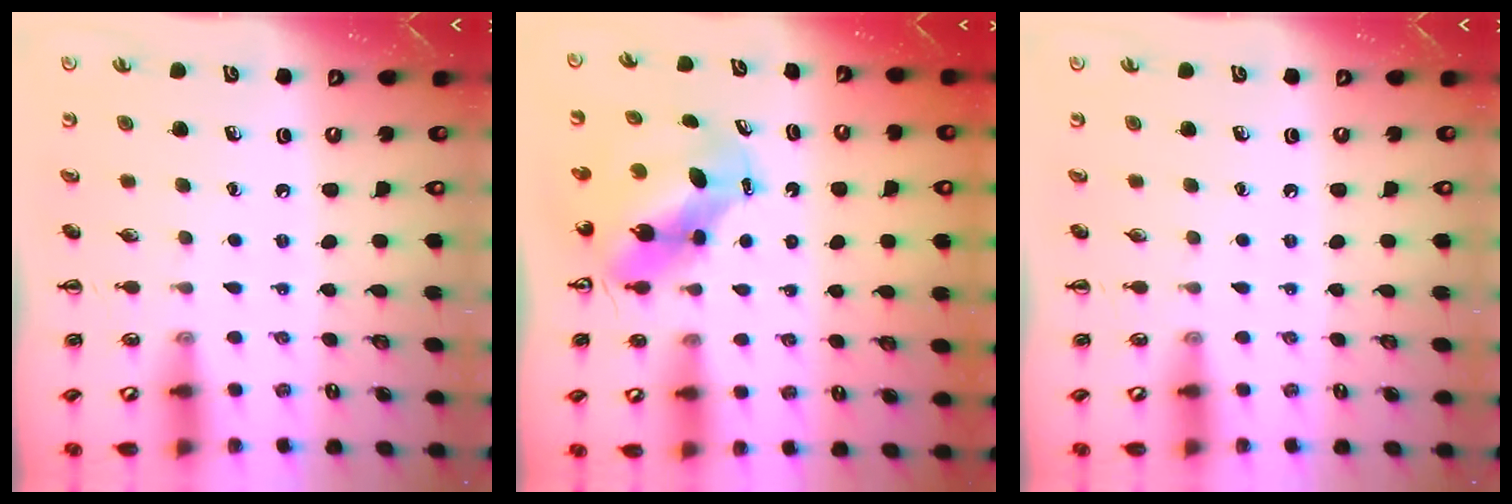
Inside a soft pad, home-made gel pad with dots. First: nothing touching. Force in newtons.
{"total": 7.5, "press": 7.1, "slide": 2.2}
{"total": 0.0}